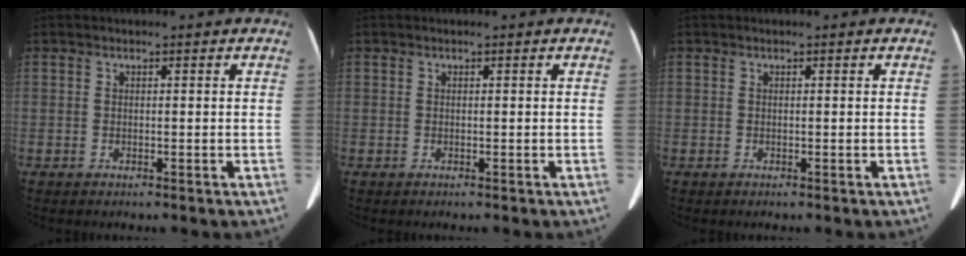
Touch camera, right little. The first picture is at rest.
{"total": 0.0}
{"total": 0.0}